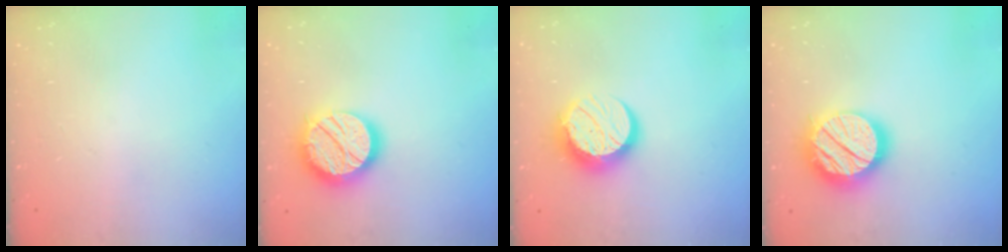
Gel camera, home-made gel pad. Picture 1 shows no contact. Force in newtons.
{"total": 18.2, "press": 18.2, "slide": 1.1}
{"total": 12.7, "press": 12.7, "slide": 0.9}
{"total": 19.3, "press": 19.3, "slide": 1.5}